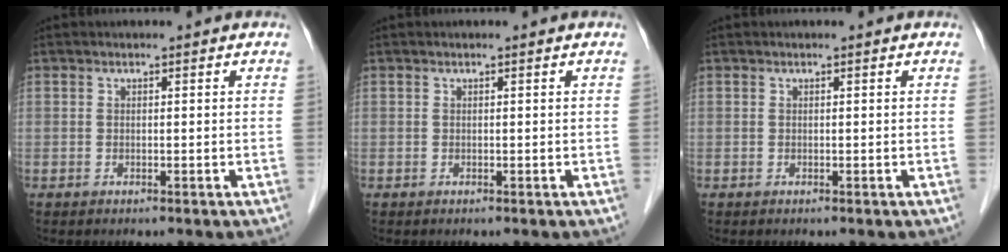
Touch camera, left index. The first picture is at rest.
{"total": 0.0}
{"total": 0.0}